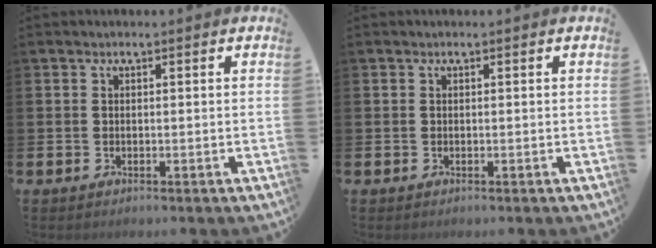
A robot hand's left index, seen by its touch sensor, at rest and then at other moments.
{"total": 0.0}